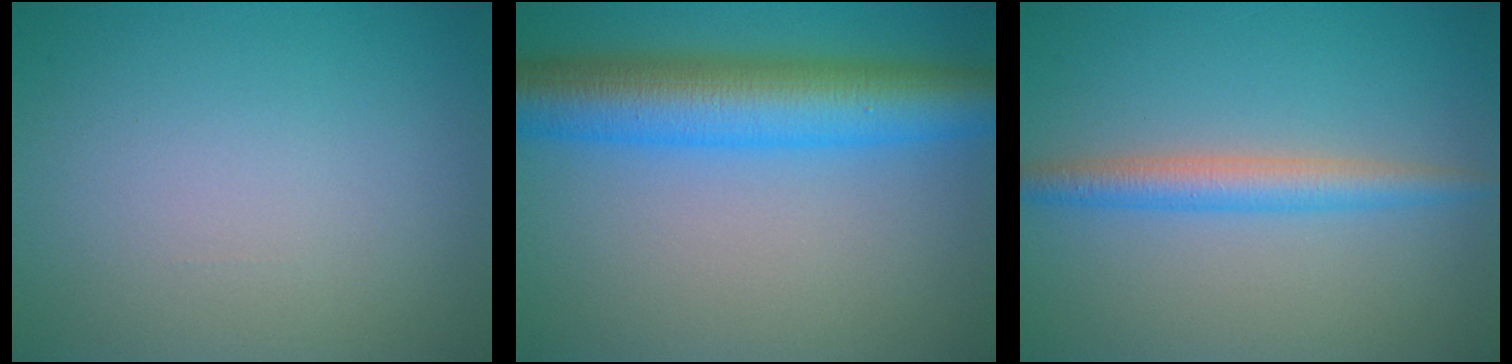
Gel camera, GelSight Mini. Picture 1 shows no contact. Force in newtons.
{"total": 9.2, "press": 9.2, "slide": 0.1}
{"total": 3.1, "press": 3.1, "slide": 0.1}